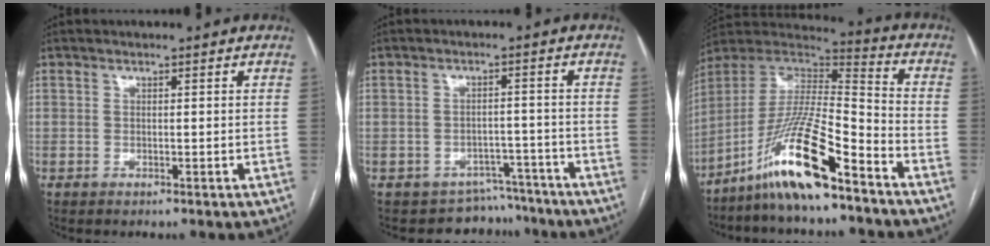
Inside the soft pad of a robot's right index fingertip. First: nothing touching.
{"total": 6.2, "force": [-5.4, 3.0, -1.1], "torque": [0.027, 0.035, -0.070]}
{"total": 16.6, "force": [-11.2, 1.5, 12.1], "torque": [-0.245, -0.006, -0.208]}